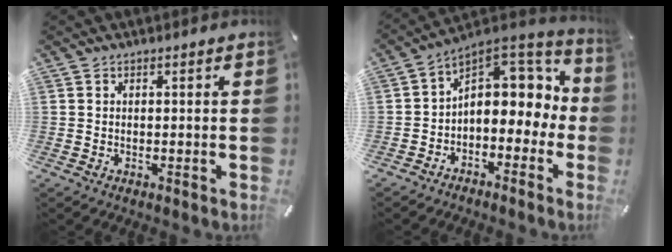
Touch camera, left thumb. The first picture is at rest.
{"total": 11.7, "force": [2.9, 8.3, 7.8], "torque": [-0.096, -0.024, 0.048]}